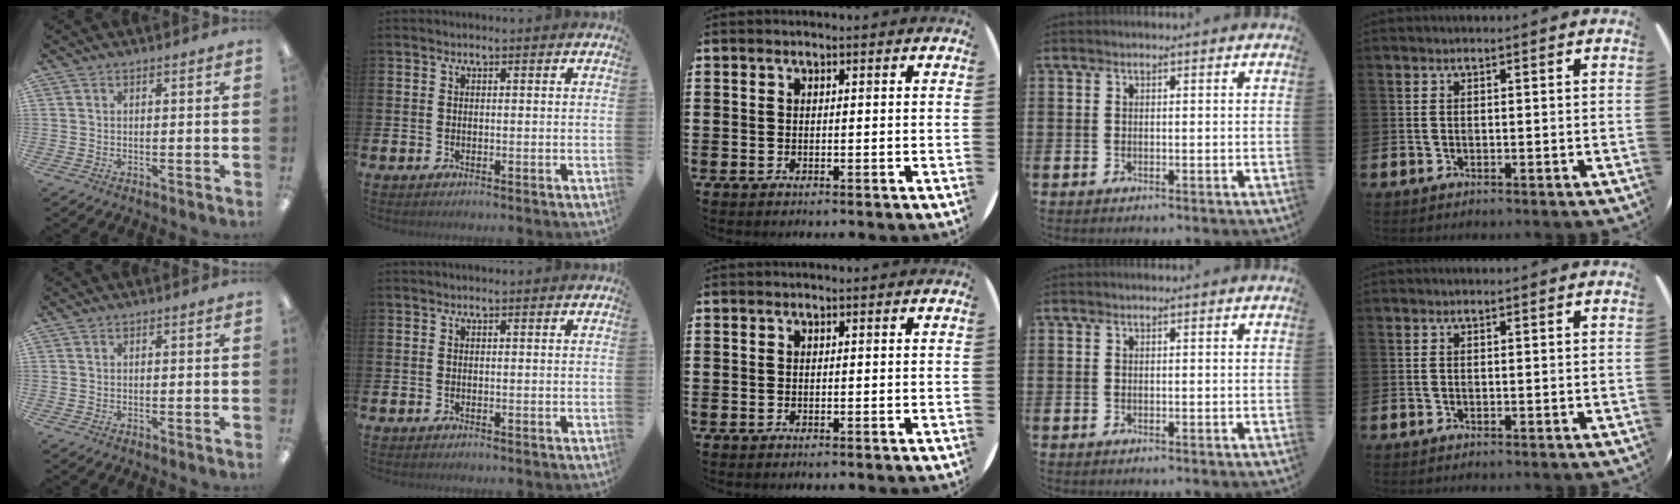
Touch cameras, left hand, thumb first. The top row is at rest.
{}